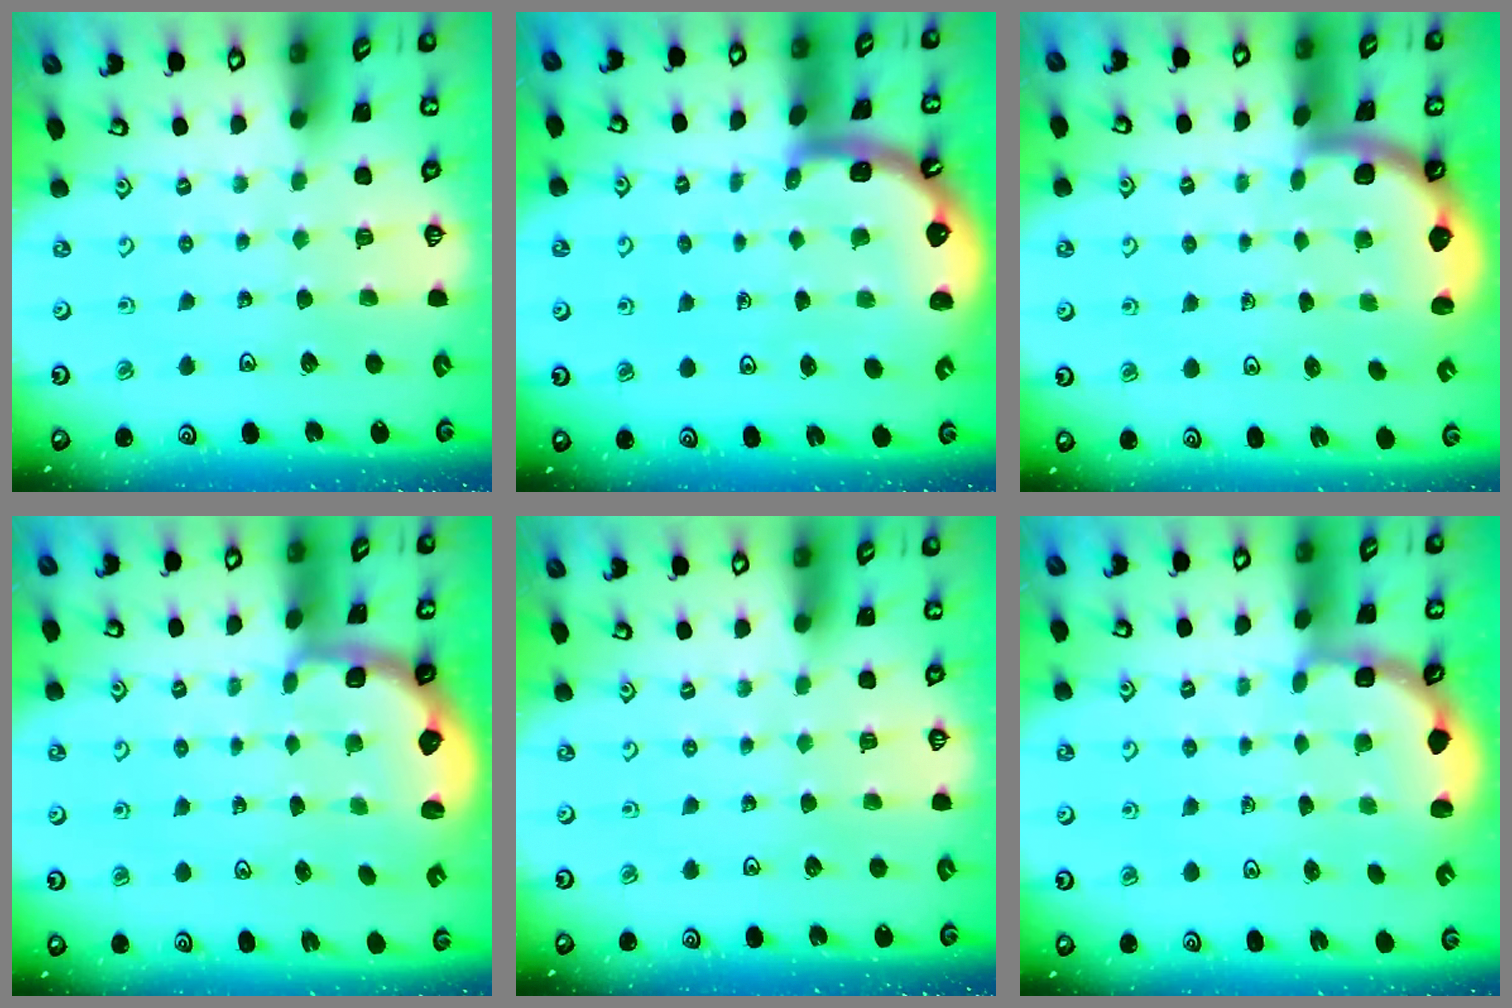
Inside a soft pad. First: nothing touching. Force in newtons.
{"total": 4.0, "press": 3.9, "slide": 0.4}
{"total": 1.9, "press": 1.8, "slide": 0.3}
{"total": 2.6, "press": 2.0, "slide": 1.7}
{"total": 0.0}
{"total": 2.9, "press": 2.5, "slide": 1.4}